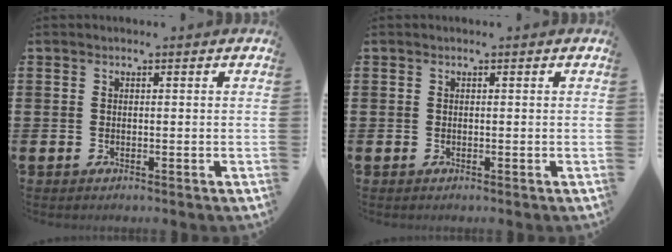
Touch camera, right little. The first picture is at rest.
{"total": 0.0}